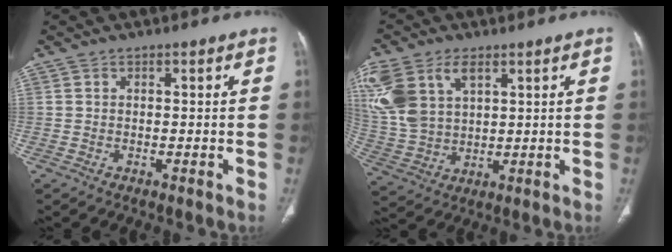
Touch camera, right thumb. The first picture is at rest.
{"total": 15.8, "force": [6.6, 9.8, 10.6], "torque": [-0.248, -0.007, 0.139]}